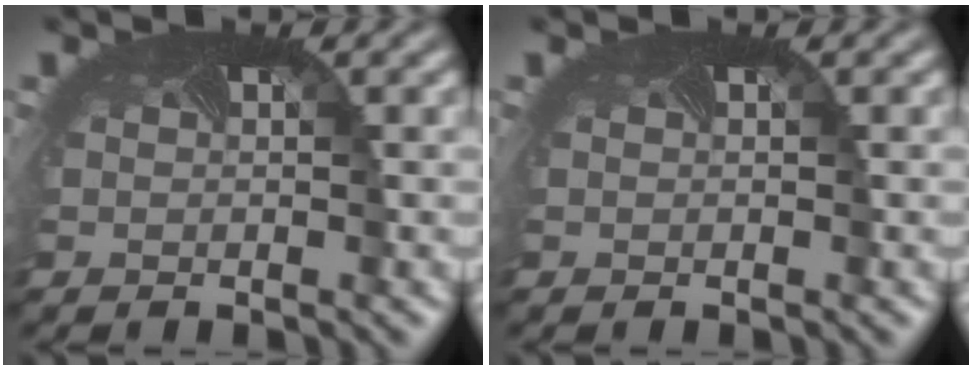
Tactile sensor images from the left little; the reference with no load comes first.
{"total": 0.0}